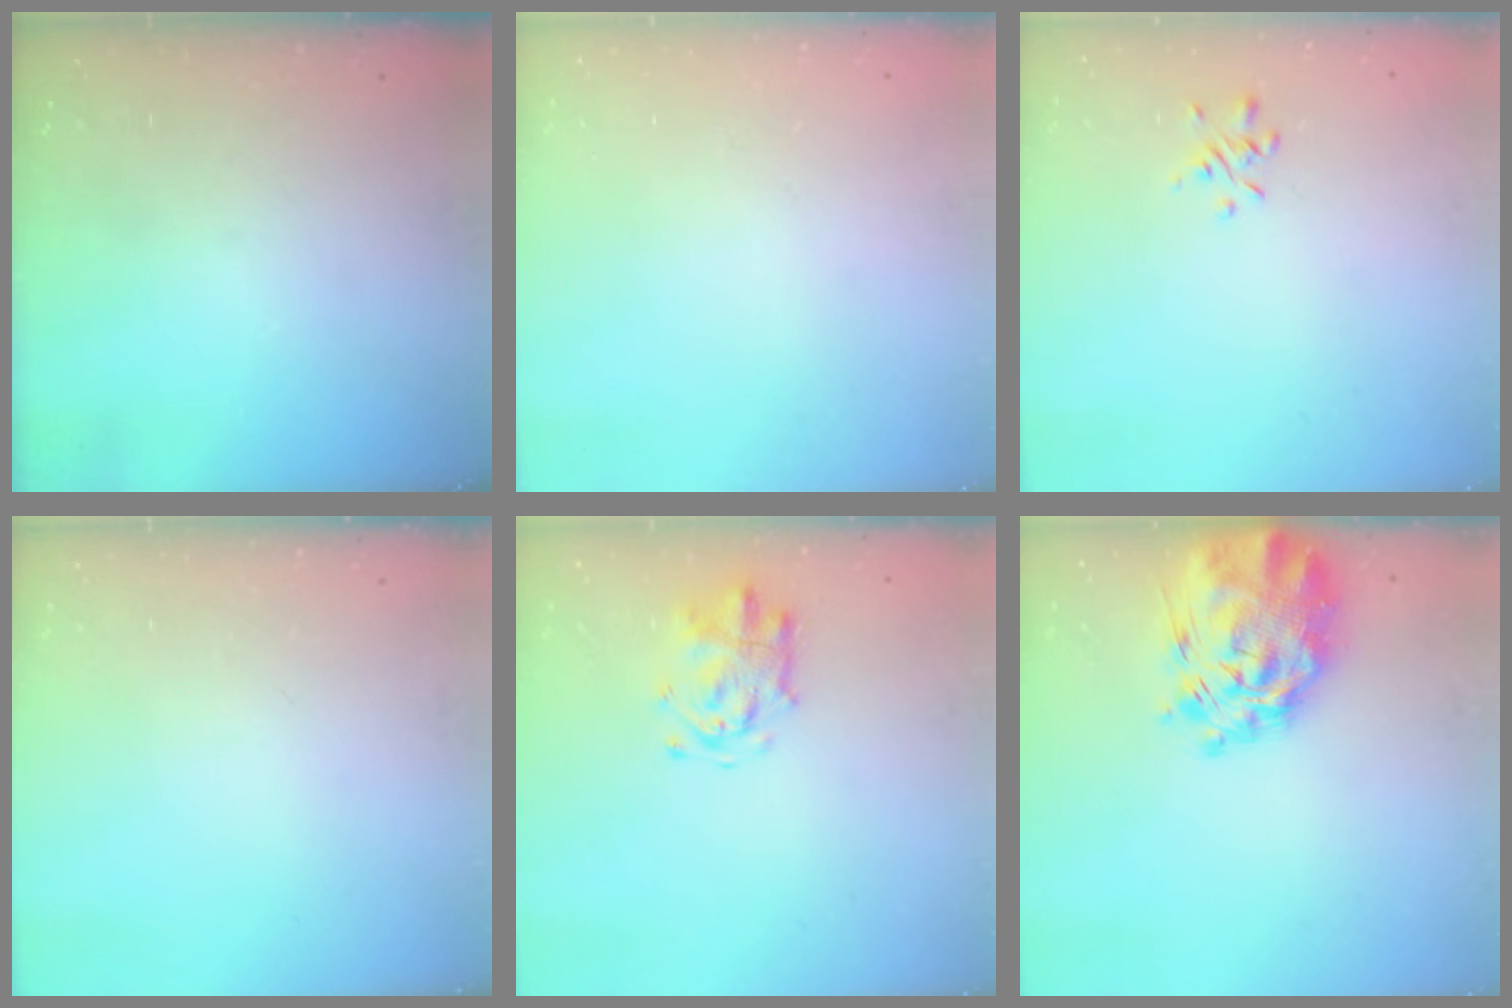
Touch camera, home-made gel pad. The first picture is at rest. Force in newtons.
{"total": 1.6, "press": 1.6, "slide": 0.2}
{"total": 1.0, "press": 0.8, "slide": 0.5}
{"total": 0.0}
{"total": 4.5, "press": 4.4, "slide": 0.9}
{"total": 8.4, "press": 7.6, "slide": 3.4}